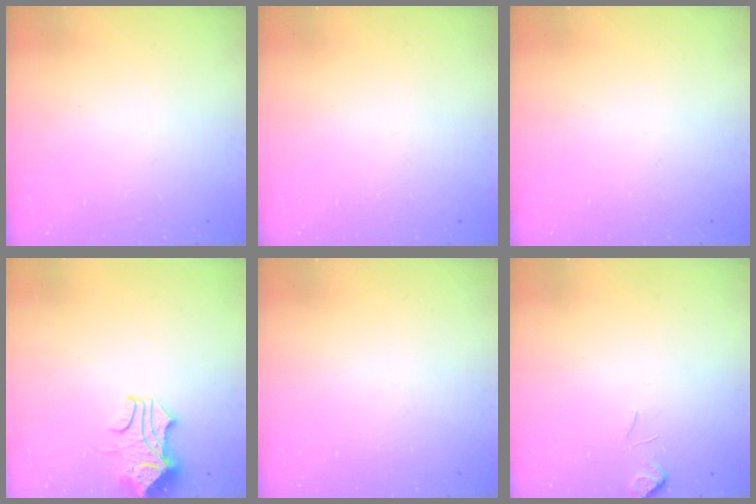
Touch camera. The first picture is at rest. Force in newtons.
{"total": 0.0}
{"total": 0.0}
{"total": 1.8, "press": 1.6, "slide": 0.7}
{"total": 0.0}
{"total": 3.5, "press": 3.4, "slide": 0.8}